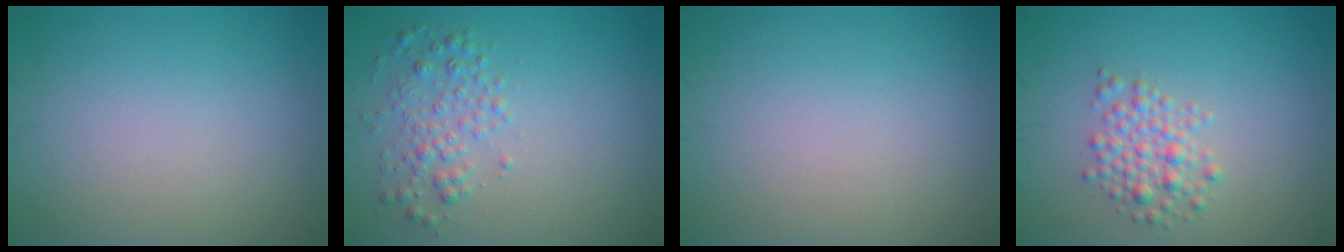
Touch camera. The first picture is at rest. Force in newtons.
{"total": 2.4, "press": 2.4, "slide": 0.1}
{"total": 0.0}
{"total": 2.6, "press": 2.6, "slide": 0.2}